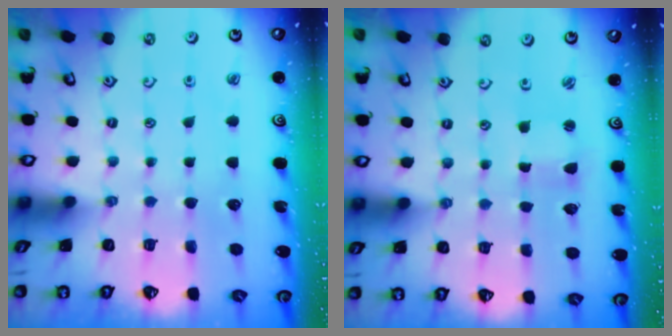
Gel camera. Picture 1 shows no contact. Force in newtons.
{"total": 1.2, "press": 1.1, "slide": 0.3}